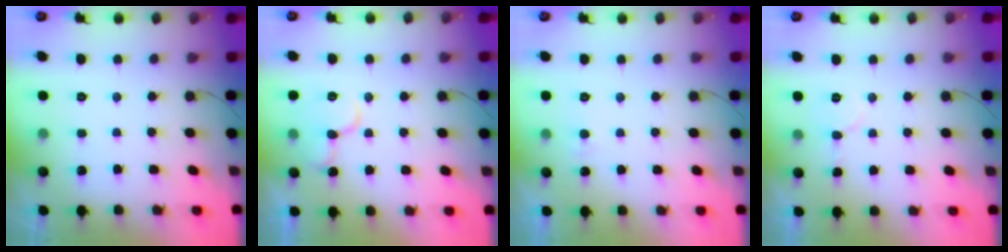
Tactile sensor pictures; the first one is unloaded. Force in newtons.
{"total": 11.8, "press": 11.7, "slide": 1.4}
{"total": 3.7, "press": 3.7, "slide": 0.5}
{"total": 5.2, "press": 5.2, "slide": 0.3}